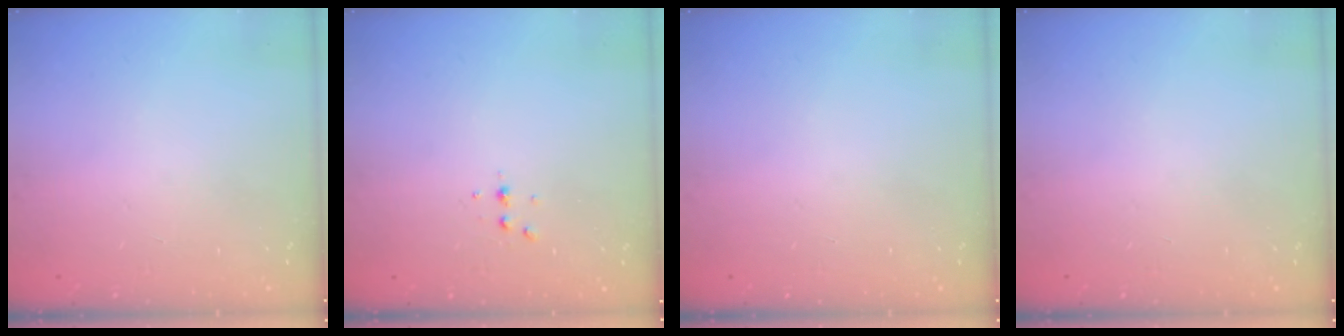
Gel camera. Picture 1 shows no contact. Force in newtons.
{"total": 3.5, "press": 3.5, "slide": 0.5}
{"total": 0.0}
{"total": 0.0}